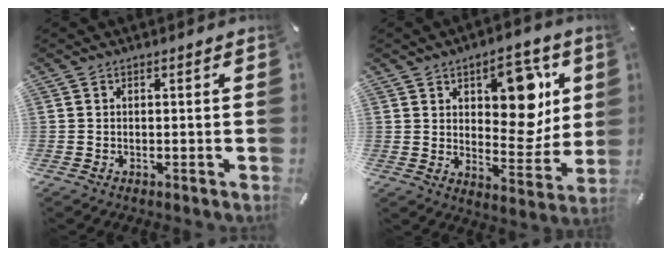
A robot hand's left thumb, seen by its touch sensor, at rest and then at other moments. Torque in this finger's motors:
{"motor_torque": [0.55, 0.02, 0.62, 0.29, 0.15]}